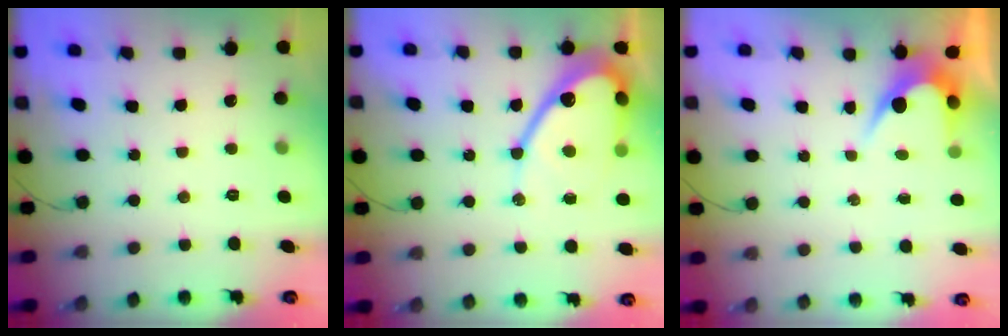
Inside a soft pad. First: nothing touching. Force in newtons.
{"total": 16.3, "press": 16.3, "slide": 1.5}
{"total": 4.3, "press": 4.3, "slide": 0.3}